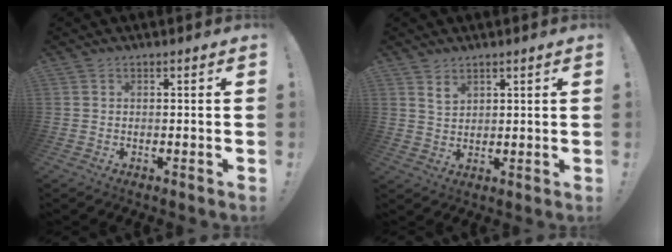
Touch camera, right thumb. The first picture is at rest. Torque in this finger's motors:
{"motor_torque": [0.06, 0.23, -0.22, 0.08, 0.00]}